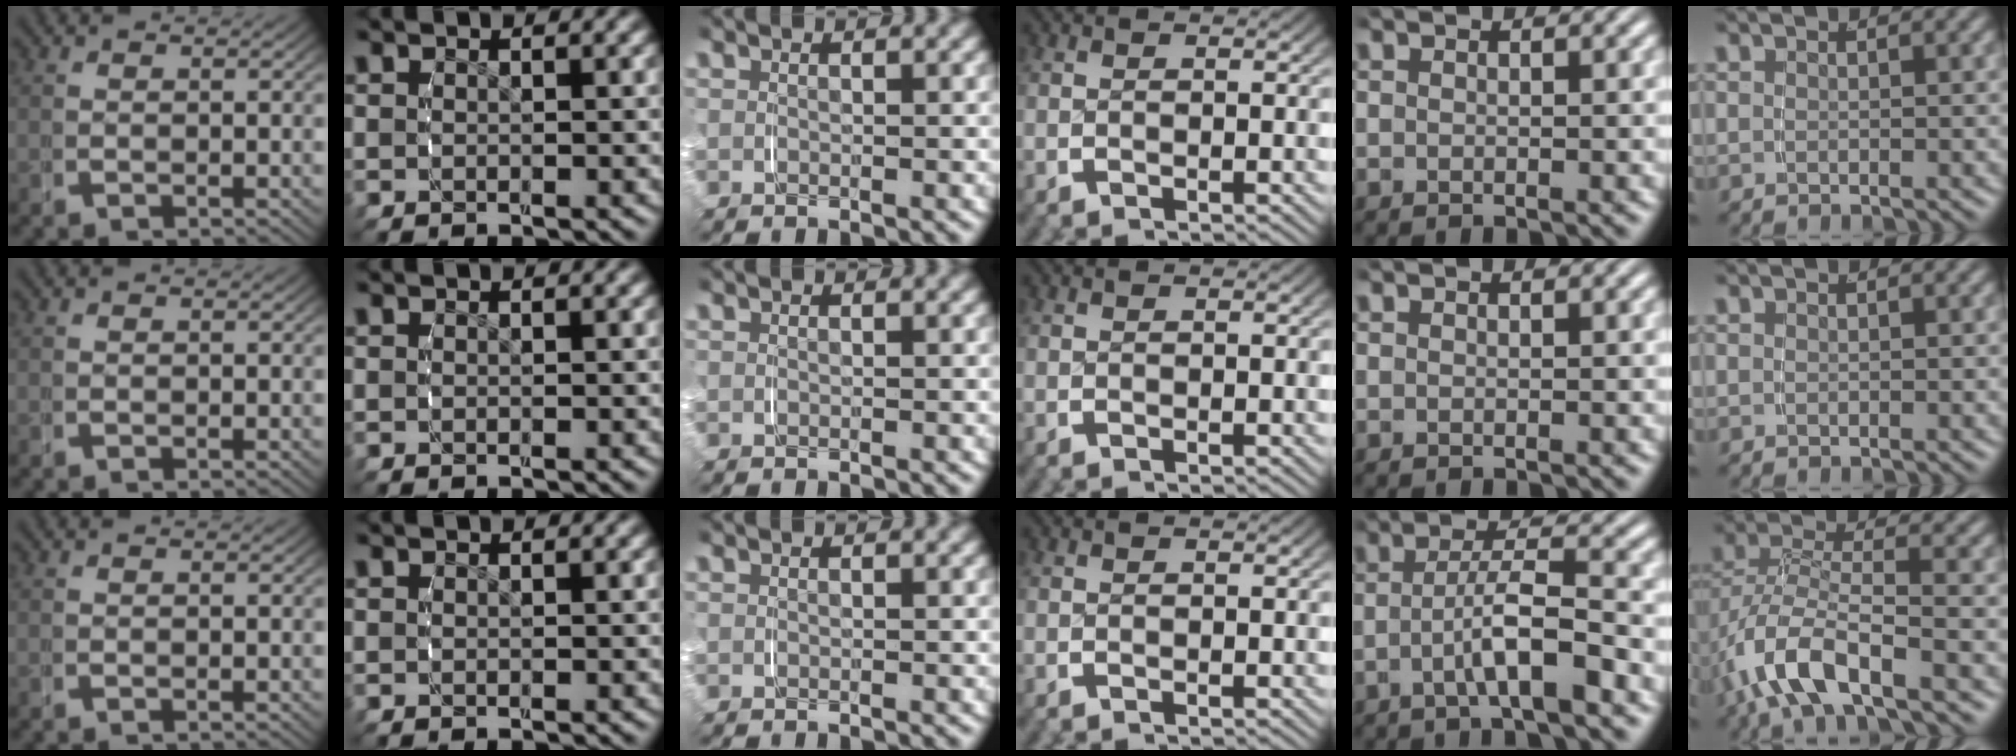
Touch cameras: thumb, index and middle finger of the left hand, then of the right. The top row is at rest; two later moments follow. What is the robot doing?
{"motion": "grasp_and_lifting", "object": "string"}